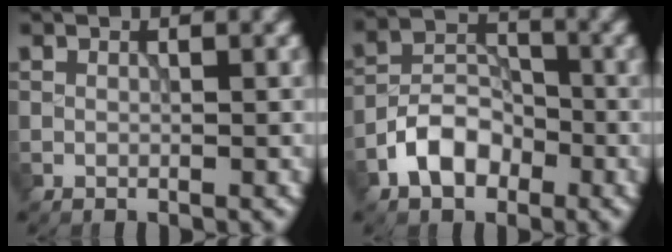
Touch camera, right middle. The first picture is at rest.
{"total": 4.7, "force": [-2.5, 3.0, 2.6], "torque": [-0.045, 0.006, -0.054]}